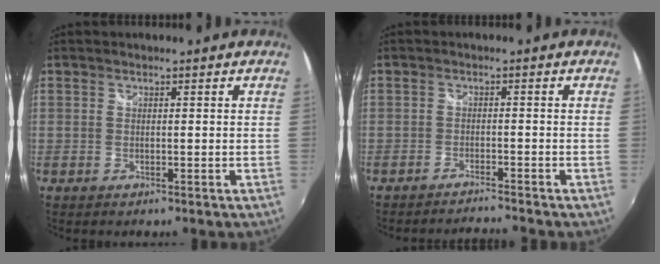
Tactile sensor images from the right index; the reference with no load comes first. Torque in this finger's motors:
{"motor_torque": [0.27, -0.16, 0.06, -0.01]}